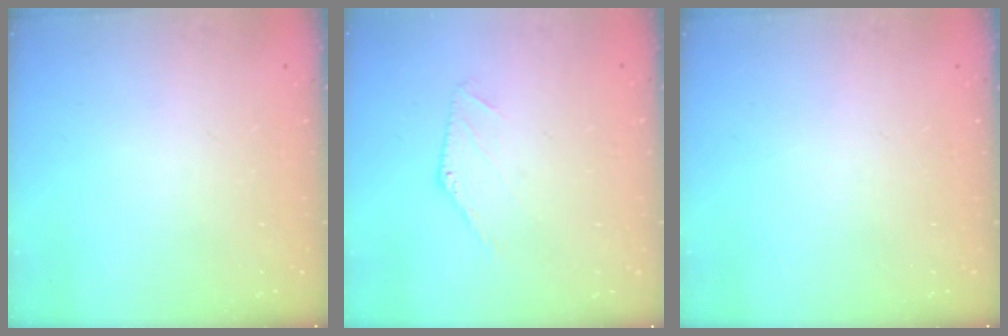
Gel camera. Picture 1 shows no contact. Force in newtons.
{"total": 0.0}
{"total": 0.0}